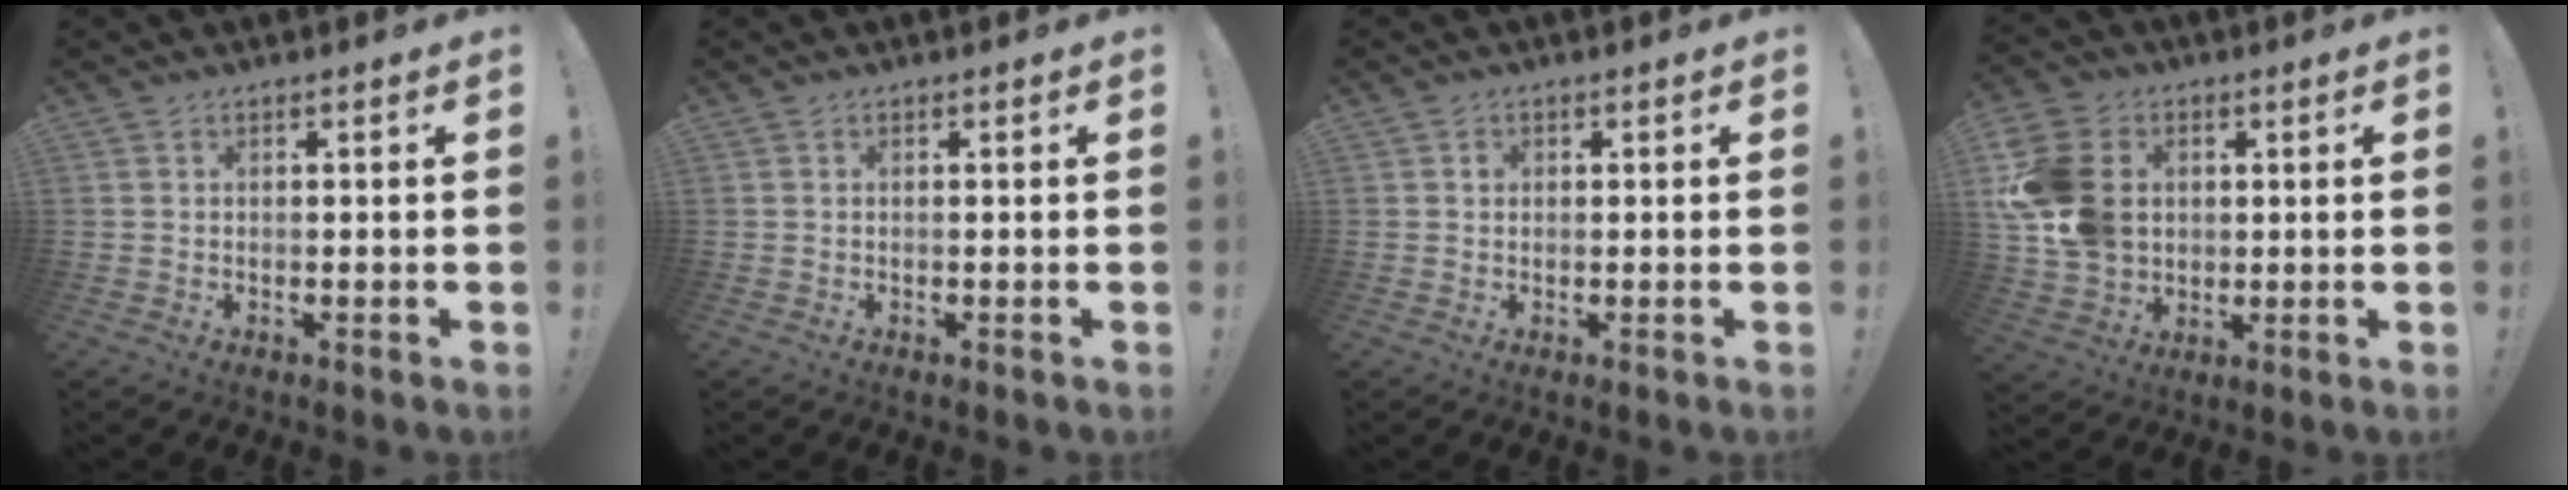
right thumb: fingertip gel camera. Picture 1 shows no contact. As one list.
[{"total": 0.0}, {"total": 0.9, "force": [0.2, 0.9, 0.1], "torque": [0.002, 0.001, 0.003]}, {"total": 17.7, "force": [2.4, 14.2, 10.4], "torque": [-0.191, 0.002, 0.049]}]